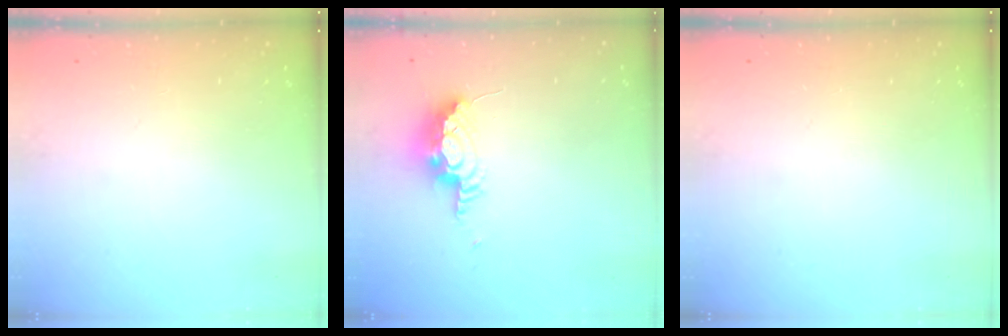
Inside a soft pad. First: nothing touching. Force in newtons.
{"total": 15.3, "press": 10.5, "slide": 11.1}
{"total": 0.0}